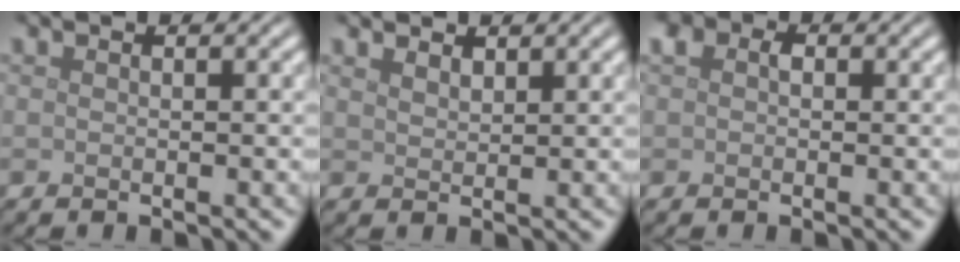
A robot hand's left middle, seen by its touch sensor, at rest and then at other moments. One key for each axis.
{"total": 1.8, "fx": 1.7, "fy": 0.5, "fz": 0.5, "tx": -0.010, "ty": -0.002, "tz": 0.029}
{"total": 1.9, "fx": 0.6, "fy": 1.5, "fz": 1.0, "tx": -0.018, "ty": 0.002, "tz": 0.006}